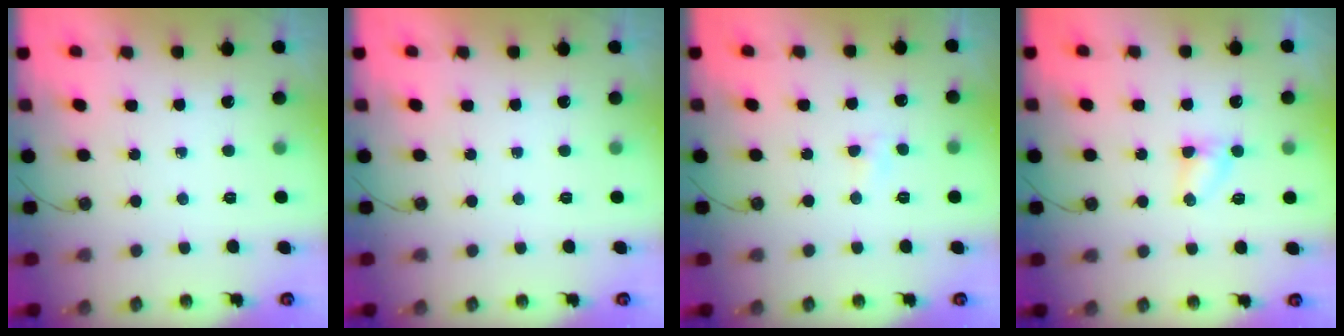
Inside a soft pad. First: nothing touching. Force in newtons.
{"total": 0.0}
{"total": 2.9, "press": 2.9, "slide": 0.4}
{"total": 3.6, "press": 3.6, "slide": 0.4}